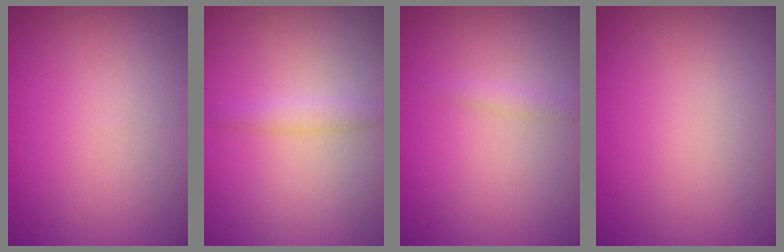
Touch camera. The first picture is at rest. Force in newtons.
{"total": 1.4, "press": 1.4, "slide": 0.0}
{"total": 0.7, "press": 0.7, "slide": 0.1}
{"total": 0.0}